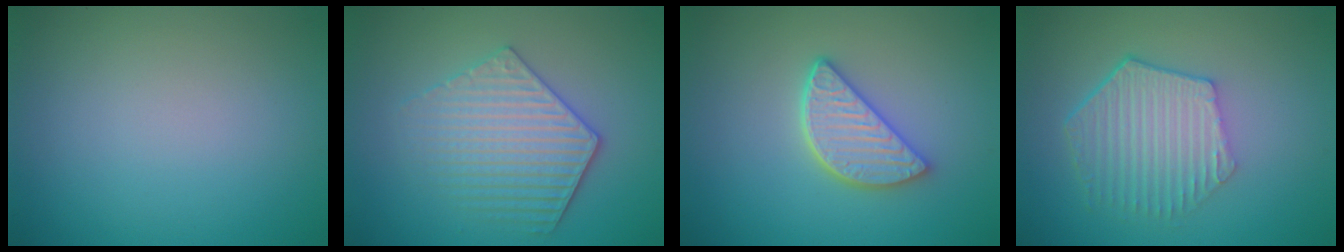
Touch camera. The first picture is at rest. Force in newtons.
{"total": 4.1, "press": 3.8, "slide": 1.4}
{"total": 4.2, "press": 3.4, "slide": 2.5}
{"total": 5.4, "press": 4.1, "slide": 3.6}